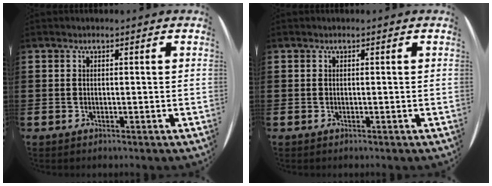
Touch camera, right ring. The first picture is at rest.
{"total": 0.0}